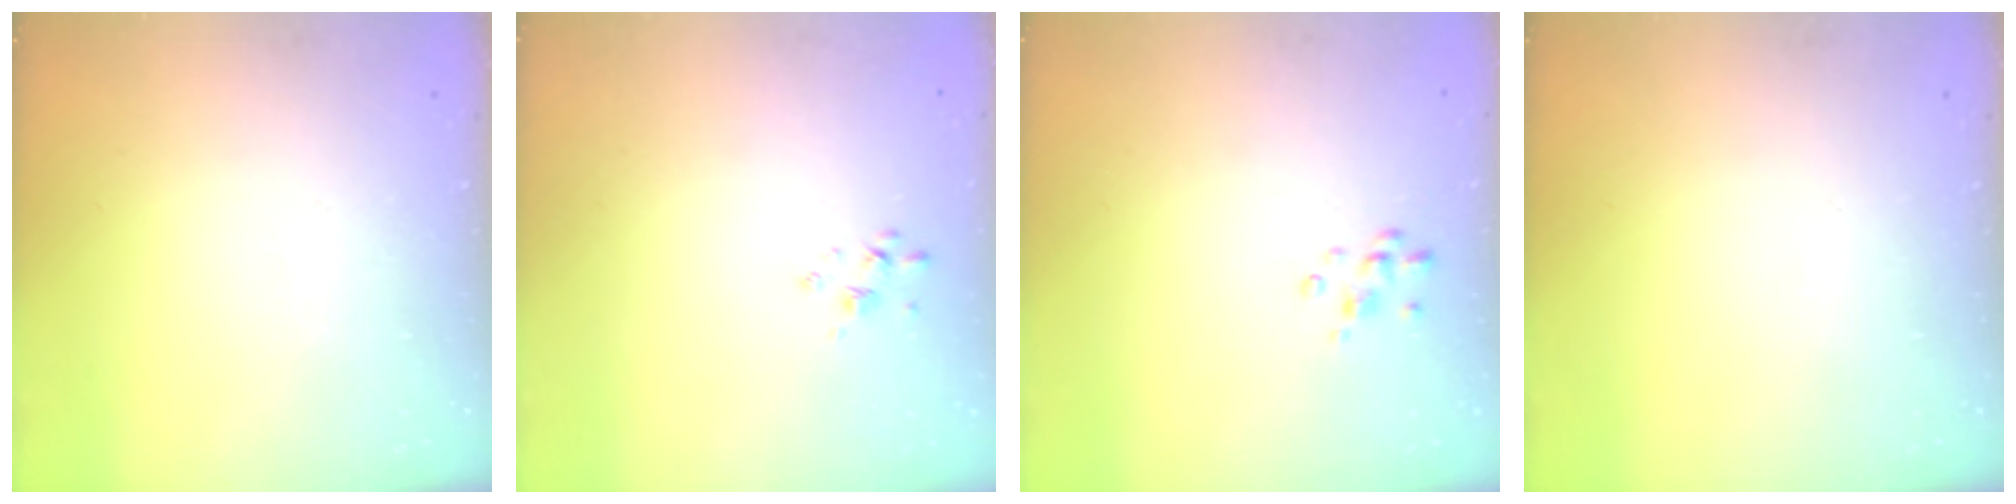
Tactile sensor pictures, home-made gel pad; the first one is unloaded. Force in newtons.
{"total": 2.8, "press": 2.6, "slide": 1.0}
{"total": 2.2, "press": 2.1, "slide": 0.4}
{"total": 0.0}